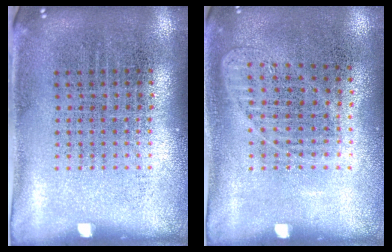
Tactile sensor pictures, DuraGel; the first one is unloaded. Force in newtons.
{"total": 0.9, "press": 0.9, "slide": 0.2}